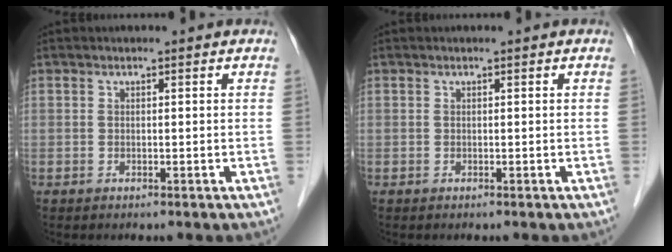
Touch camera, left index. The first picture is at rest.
{"total": 0.0}